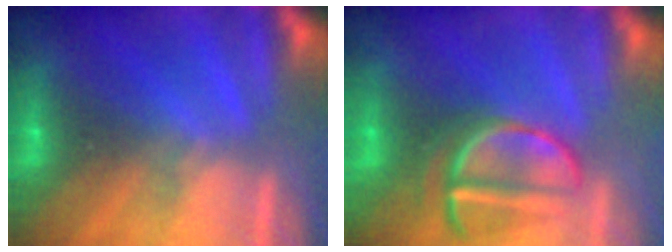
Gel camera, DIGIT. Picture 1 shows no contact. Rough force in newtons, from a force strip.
{"total": 3.6}